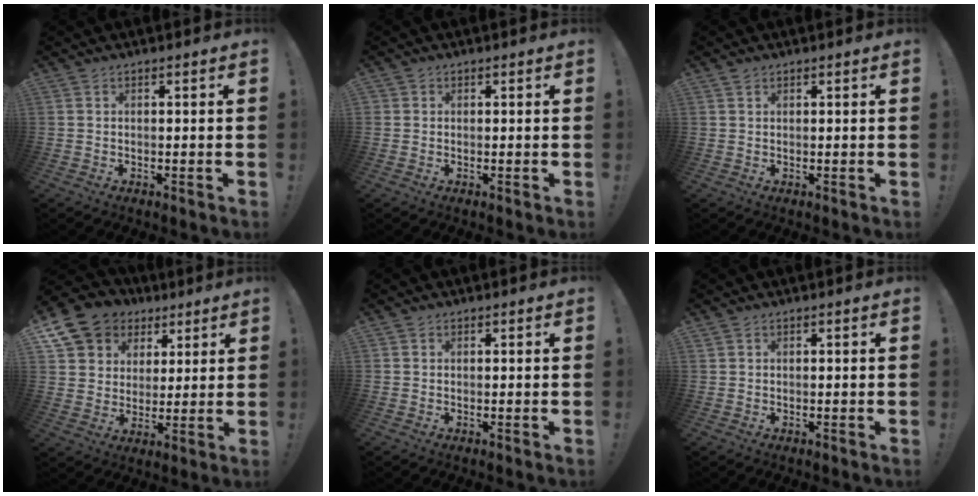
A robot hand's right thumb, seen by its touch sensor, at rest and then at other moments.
{"total": 1.0, "force": [0.2, 0.9, 0.2], "torque": [-0.005, 0.002, 0.004]}
{"total": 0.8, "force": [0.7, 0.5, 0.2], "torque": [0.003, -0.003, 0.012]}
{"total": 12.6, "force": [7.1, 9.7, 3.9], "torque": [-0.063, -0.050, 0.146]}
{"total": 0.6, "force": [0.4, 0.4, -0.1], "torque": [0.009, -0.003, 0.007]}
{"total": 0.6, "force": [0.5, 0.4, 0.1], "torque": [-0.004, 0.002, 0.009]}